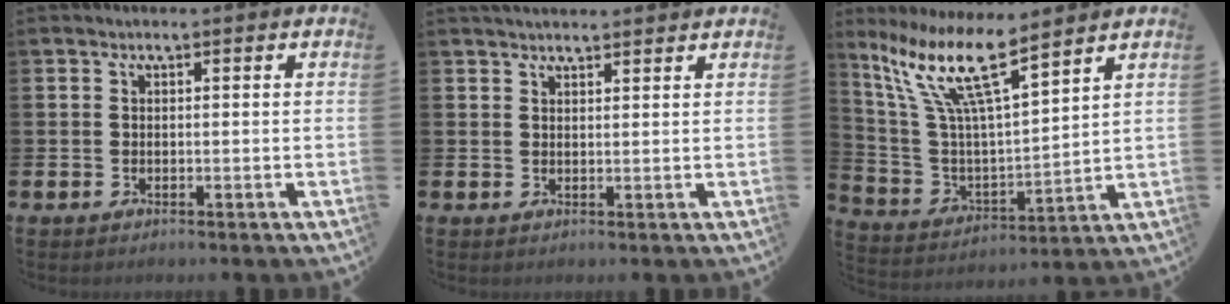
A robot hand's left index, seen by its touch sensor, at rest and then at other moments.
{"total": 2.2, "force": [2.2, 0.3, 0.2], "torque": [0.005, -0.012, 0.038]}
{"total": 12.1, "force": [8.7, 2.3, 8.1], "torque": [-0.185, -0.042, 0.149]}